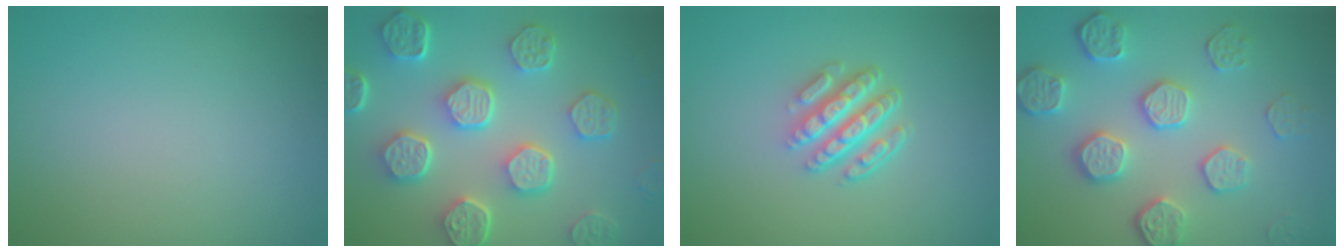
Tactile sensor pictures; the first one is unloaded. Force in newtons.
{"total": 8.0, "press": 6.1, "slide": 5.2}
{"total": 4.8, "press": 3.5, "slide": 3.3}
{"total": 5.1, "press": 4.1, "slide": 3.0}